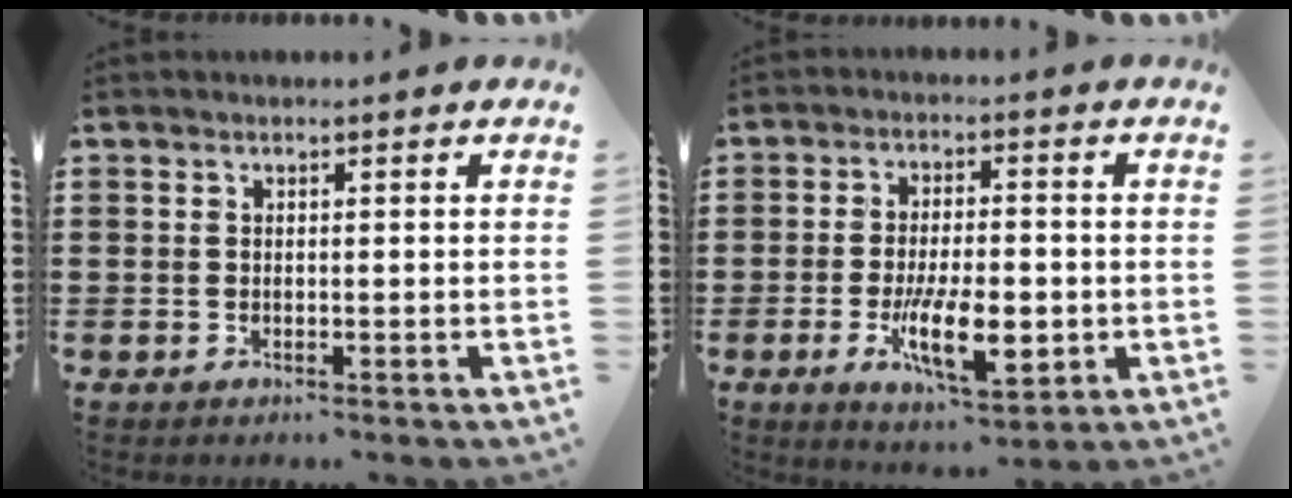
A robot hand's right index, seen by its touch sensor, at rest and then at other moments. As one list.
[{"total": 10.1, "force": [-2.8, 4.1, 8.8], "torque": [-0.167, -0.011, -0.047]}]